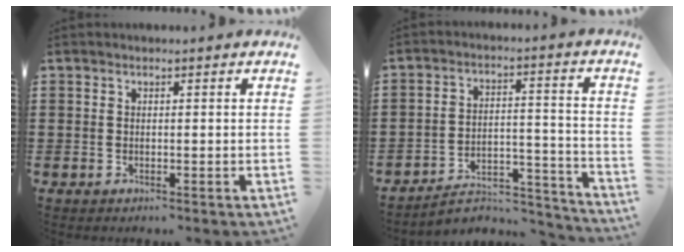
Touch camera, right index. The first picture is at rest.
{"total": 5.2, "force": [-4.7, 1.4, 1.8], "torque": [-0.033, 0.001, -0.092]}